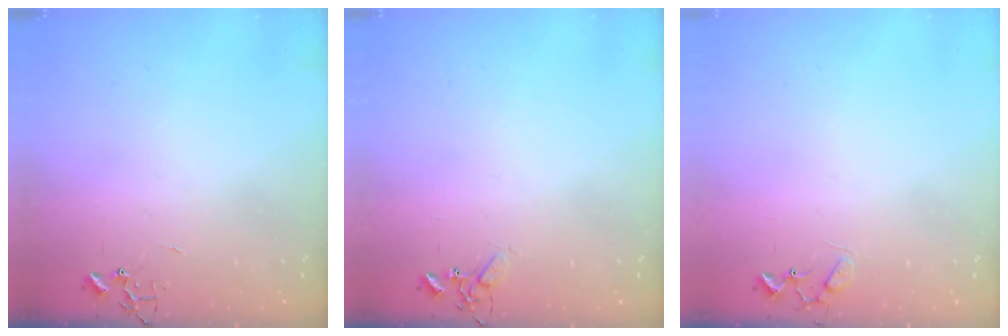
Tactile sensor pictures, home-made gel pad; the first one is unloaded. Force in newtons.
{"total": 4.7, "press": 4.6, "slide": 0.6}
{"total": 6.2, "press": 6.2, "slide": 0.4}